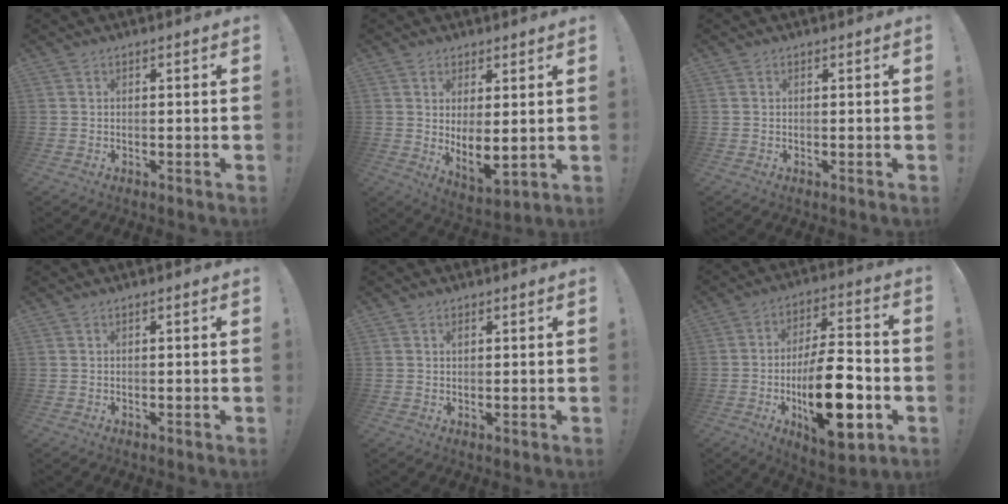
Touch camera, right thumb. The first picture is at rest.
{"total": 6.5, "force": [2.0, 2.7, 5.6], "torque": [-0.067, -0.042, 0.040]}
{"total": 0.0}
{"total": 0.6, "force": [0.0, -0.1, 0.6], "torque": [-0.013, 0.001, -0.001]}
{"total": 0.7, "force": [0.5, 0.4, 0.4], "torque": [-0.007, 0.001, 0.010]}
{"total": 22.2, "force": [-5.9, 8.9, 19.5], "torque": [-0.340, 0.023, -0.088]}